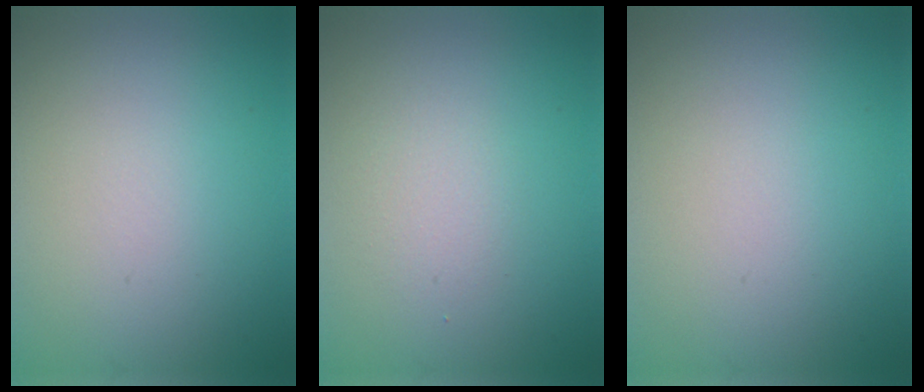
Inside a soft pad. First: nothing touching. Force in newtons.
{"total": 1.4, "press": 1.3, "slide": 0.1}
{"total": 0.0}